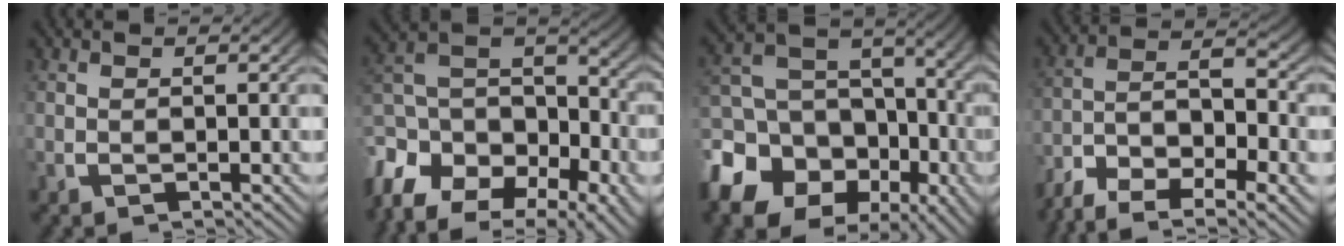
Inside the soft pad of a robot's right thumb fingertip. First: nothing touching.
{"total": 15.5, "force": [-4.9, 11.2, 9.5], "torque": [-0.192, -0.039, -0.074]}
{"total": 16.1, "force": [-5.6, 13.0, 7.7], "torque": [-0.155, -0.055, -0.084]}
{"total": 11.8, "force": [-6.3, 7.1, 6.9], "torque": [-0.132, -0.043, -0.094]}